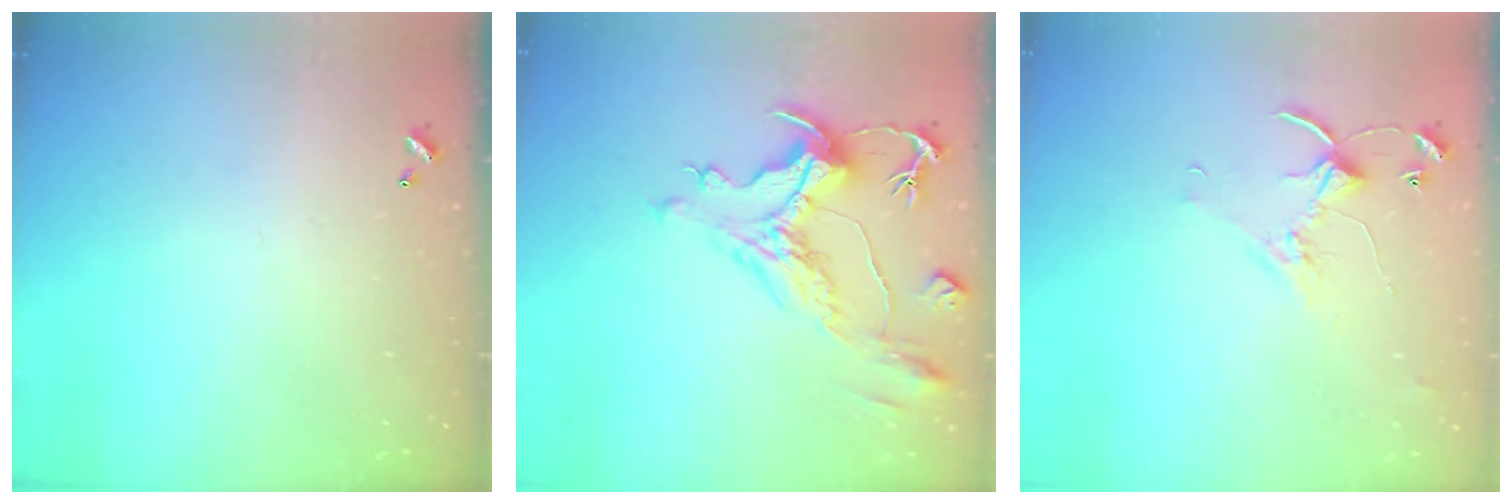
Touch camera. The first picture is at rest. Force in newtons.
{"total": 1.9, "press": 0.8, "slide": 1.7}
{"total": 2.8, "press": 2.8, "slide": 0.4}